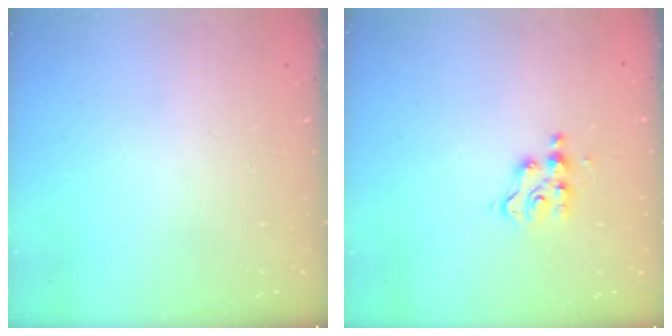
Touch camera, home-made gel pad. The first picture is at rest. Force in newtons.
{"total": 4.7, "press": 4.7, "slide": 0.3}